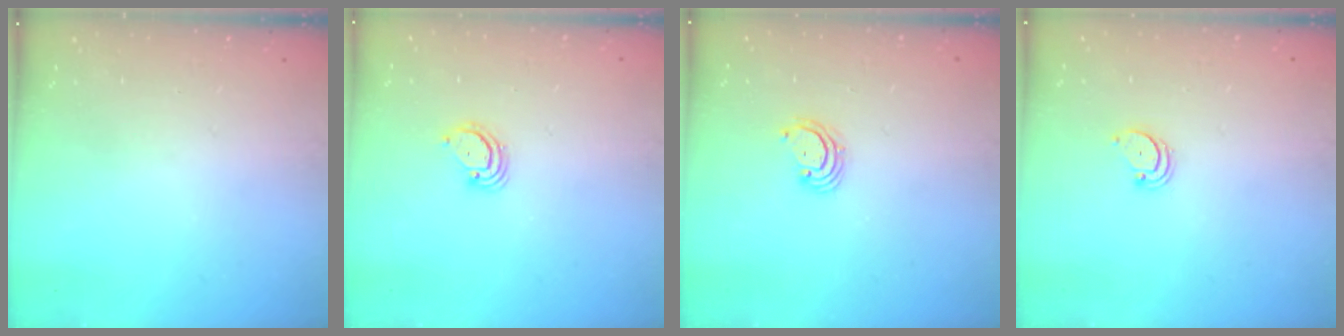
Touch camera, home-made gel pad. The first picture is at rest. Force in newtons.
{"total": 2.8, "press": 2.8, "slide": 0.3}
{"total": 3.2, "press": 3.2, "slide": 0.3}
{"total": 1.8, "press": 1.8, "slide": 0.2}